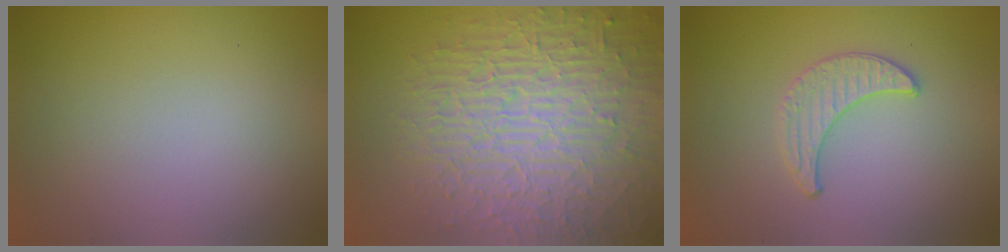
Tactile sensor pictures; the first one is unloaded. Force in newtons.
{"total": 10.1, "press": 6.6, "slide": 7.6}
{"total": 1.5, "press": 1.5, "slide": 0.1}